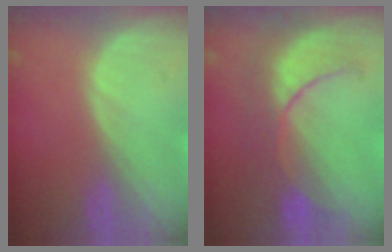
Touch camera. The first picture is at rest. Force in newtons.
{"total": 8.1, "press": 8.1, "slide": 0.7}